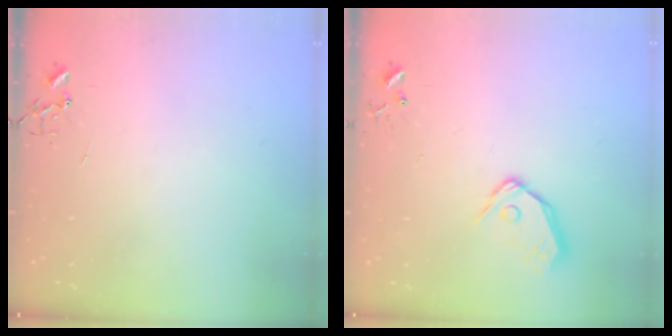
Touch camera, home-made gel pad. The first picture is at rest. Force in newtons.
{"total": 10.3, "press": 10.2, "slide": 1.4}